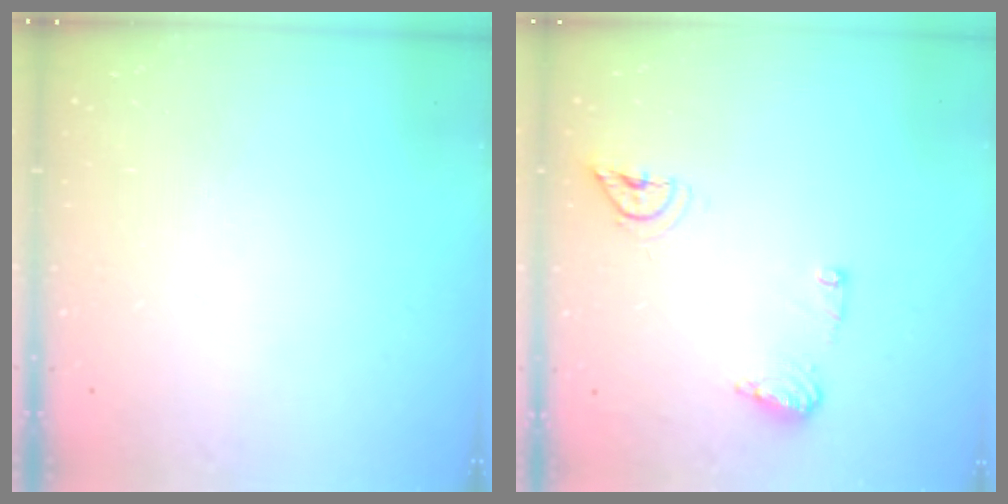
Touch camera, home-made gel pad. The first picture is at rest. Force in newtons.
{"total": 8.5, "press": 8.5, "slide": 0.1}